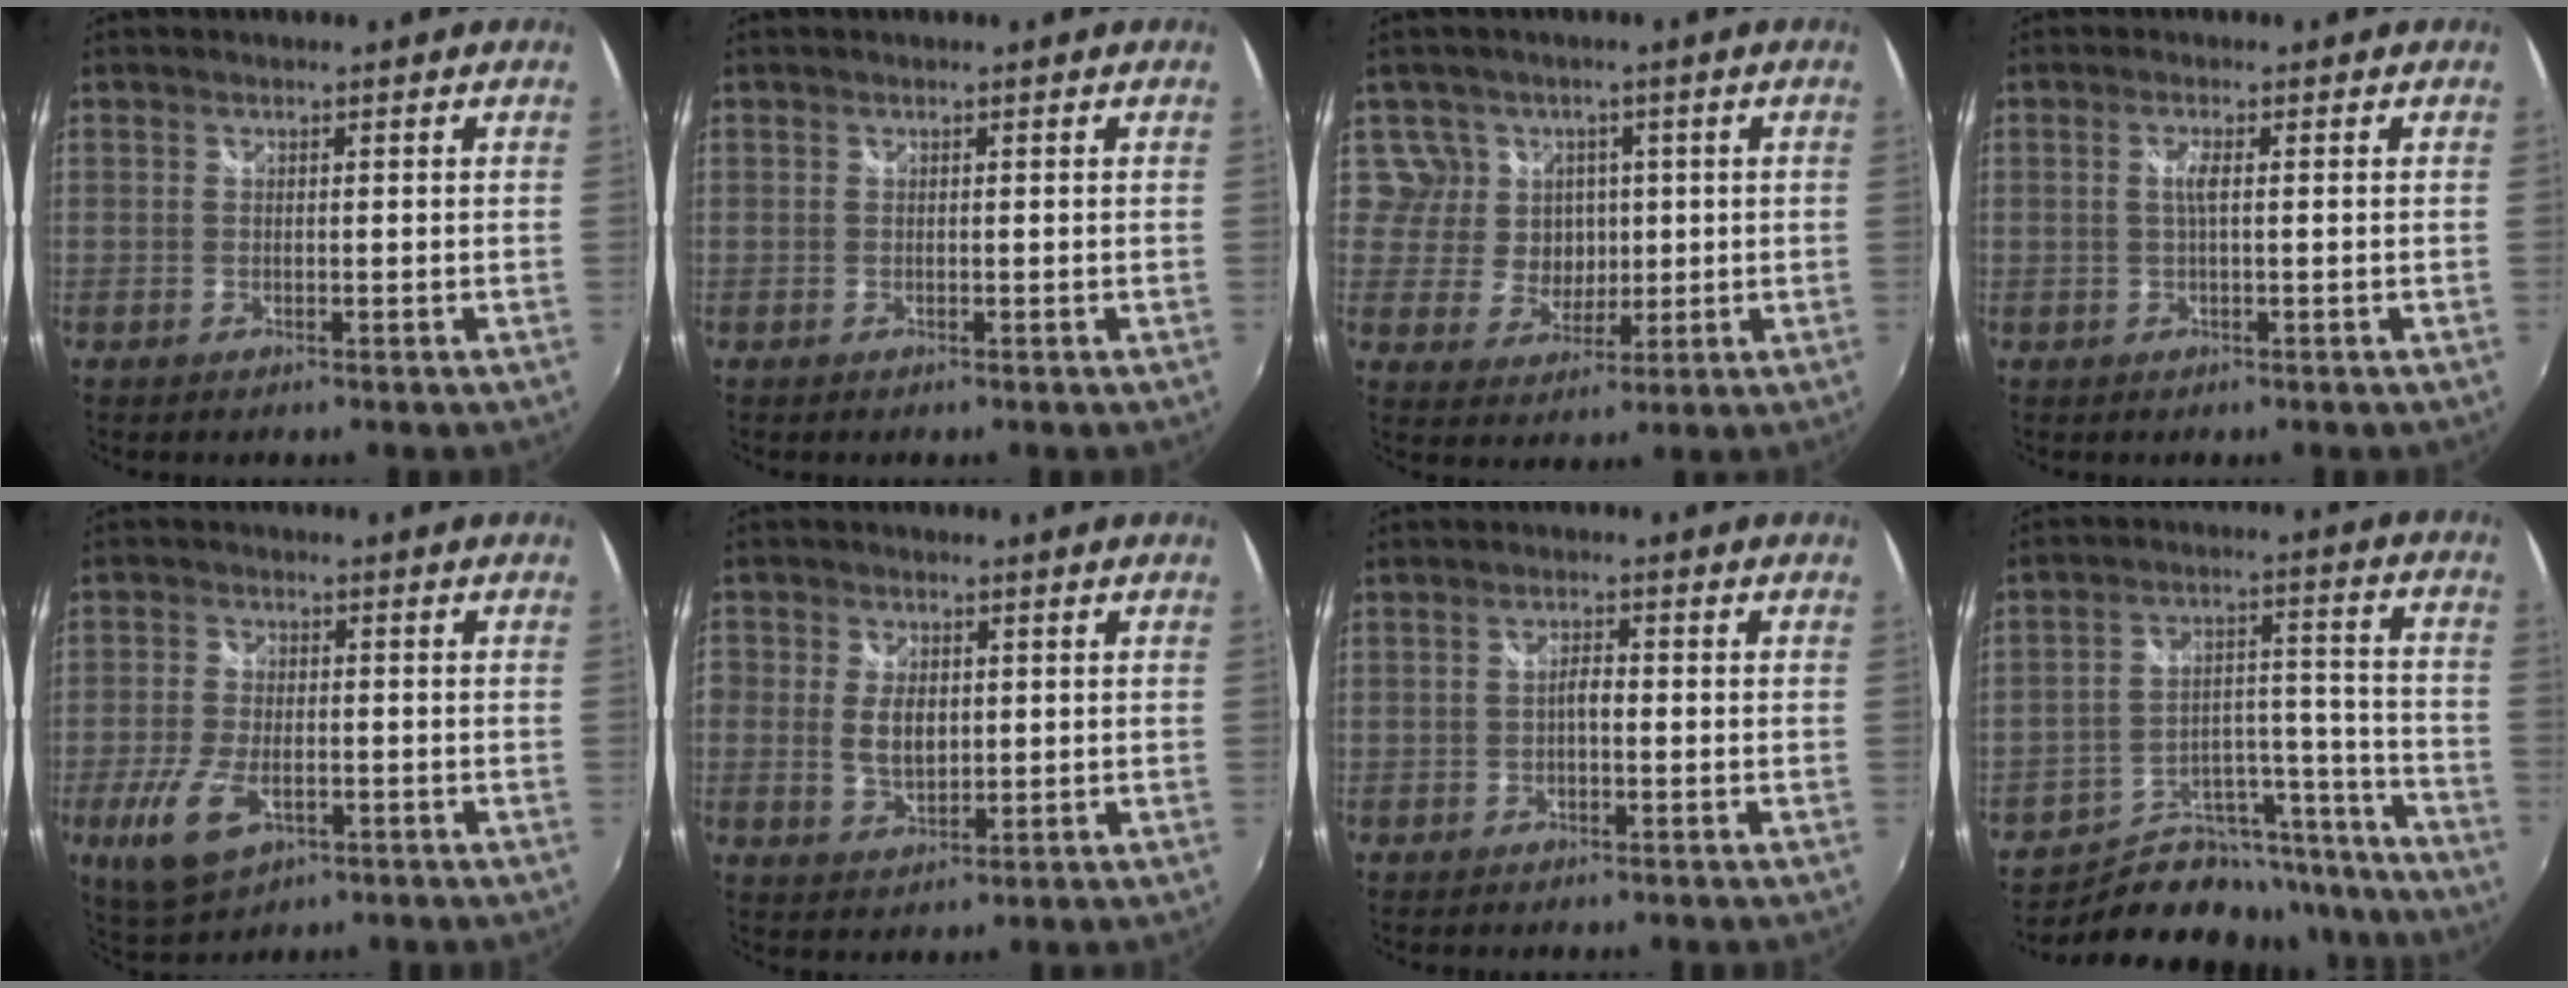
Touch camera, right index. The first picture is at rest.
{"total": 0.0}
{"total": 7.0, "force": [1.6, 6.8, 0.8], "torque": [-0.022, 0.013, 0.029]}
{"total": 1.9, "force": [0.1, 0.0, 1.9], "torque": [-0.036, 0.000, 0.000]}
{"total": 10.0, "force": [-4.0, 5.2, 7.6], "torque": [-0.173, -0.018, -0.069]}
{"total": 5.8, "force": [0.1, 4.0, 4.3], "torque": [-0.089, 0.002, 0.002]}
{"total": 1.9, "force": [-0.6, 0.7, 1.6], "torque": [-0.032, 0.006, -0.013]}
{"total": 19.1, "force": [-16.4, 8.8, 4.4], "torque": [-0.074, 0.068, -0.226]}